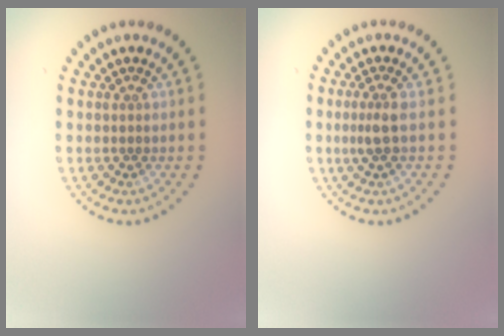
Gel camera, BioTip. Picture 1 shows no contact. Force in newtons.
{"total": 1.8, "press": 1.3, "slide": 1.2}